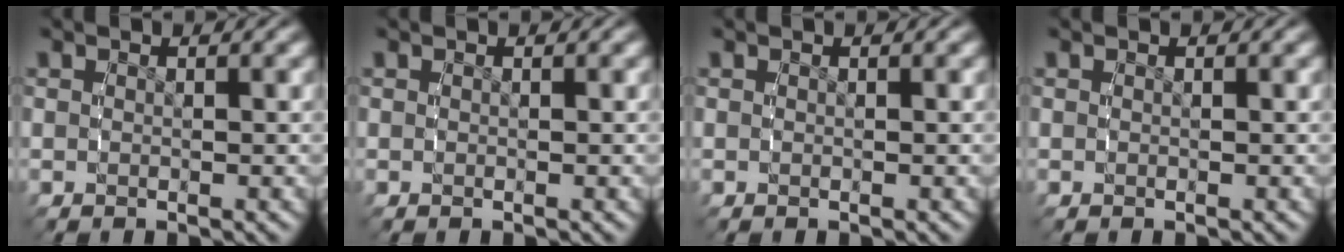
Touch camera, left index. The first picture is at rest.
{"total": 0.0}
{"total": 0.0}
{"total": 0.0}